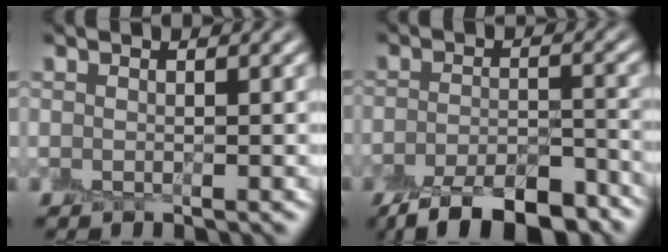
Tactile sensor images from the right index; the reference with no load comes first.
{"total": 9.3, "force": [-7.1, 3.2, 5.1], "torque": [-0.078, -0.017, -0.110]}